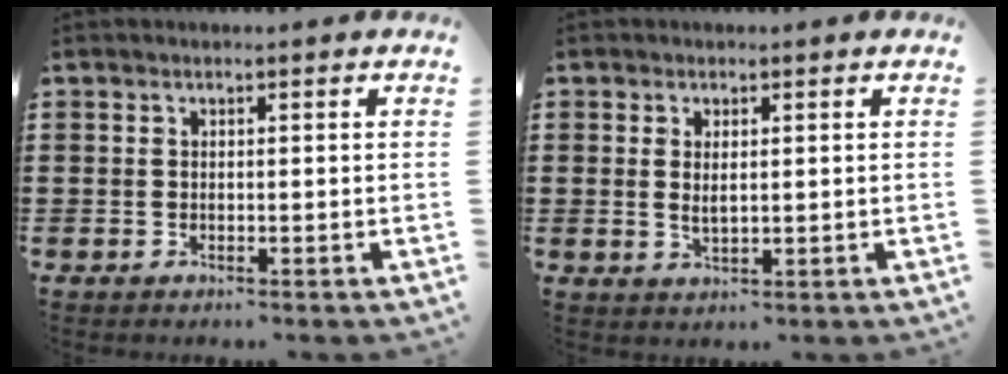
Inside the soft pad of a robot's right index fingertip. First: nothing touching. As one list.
[{"total": 2.0, "force": [0.5, 0.8, 1.8], "torque": [-0.036, 0.004, 0.008]}]